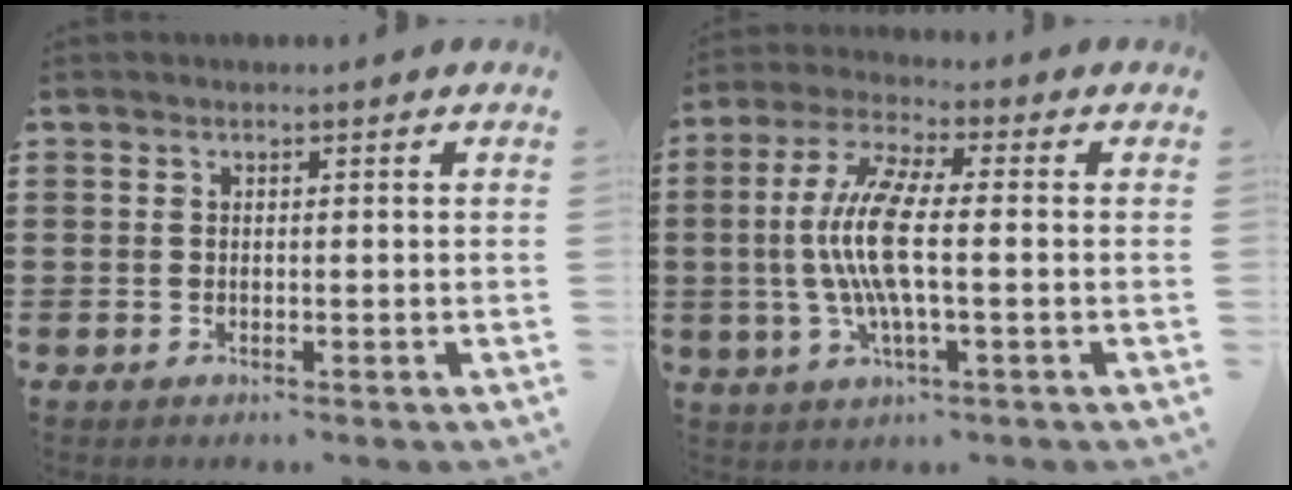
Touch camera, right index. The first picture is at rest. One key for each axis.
{"total": 10.0, "fx": -0.8, "fy": 2.3, "fz": 9.7, "tx": -0.219, "ty": -0.016, "tz": -0.024}